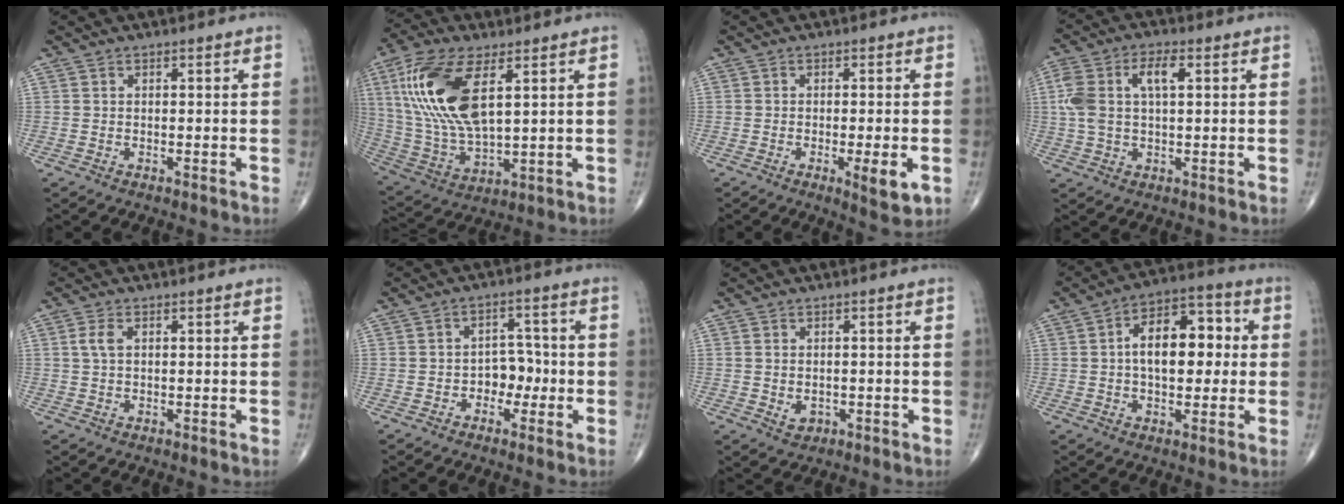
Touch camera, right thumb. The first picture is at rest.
{"total": 18.7, "force": [5.9, 8.1, 15.8], "torque": [-0.335, -0.017, 0.118]}
{"total": 5.4, "force": [-1.7, 1.2, 5.0], "torque": [-0.072, -0.010, -0.023]}
{"total": 9.4, "force": [2.1, 4.5, 8.0], "torque": [-0.186, 0.023, 0.041]}
{"total": 2.5, "force": [0.6, 1.4, 2.0], "torque": [-0.051, 0.008, 0.013]}
{"total": 4.9, "force": [-1.4, 3.7, 2.9], "torque": [-0.010, 0.022, -0.030]}
{"total": 2.3, "force": [-0.3, 1.8, 1.3], "torque": [-0.015, -0.001, 0.003]}
{"total": 13.3, "force": [1.2, 7.5, 10.9], "torque": [-0.140, 0.028, 0.010]}